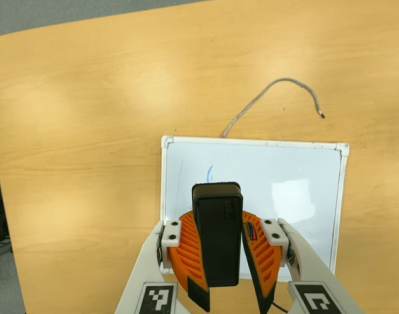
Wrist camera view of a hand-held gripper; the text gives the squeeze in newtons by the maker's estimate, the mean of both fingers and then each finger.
{"total": 13.2, "left": 11.9, "right": 14.6}